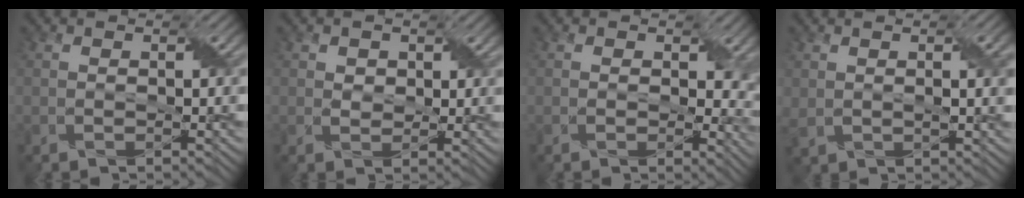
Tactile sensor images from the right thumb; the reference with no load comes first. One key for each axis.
{"total": 2.0, "fx": 0.9, "fy": 1.6, "fz": 0.7, "tx": -0.020, "ty": -0.002, "tz": 0.011}
{"total": 5.6, "fx": 0.6, "fy": 3.9, "fz": 4.0, "tx": -0.053, "ty": -0.018, "tz": 0.014}
{"total": 3.3, "fx": 0.8, "fy": 1.6, "fz": 2.8, "tx": -0.062, "ty": 0.001, "tz": 0.019}